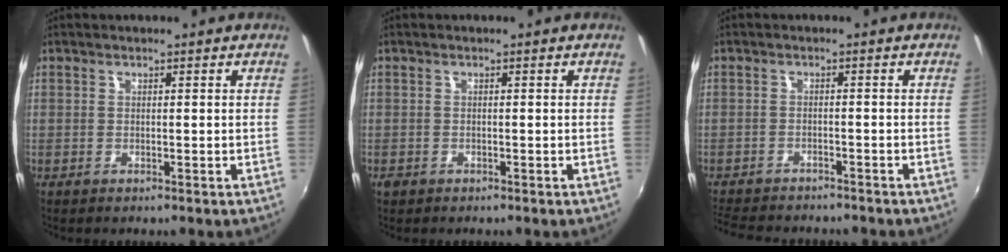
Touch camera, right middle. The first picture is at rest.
{"total": 1.1, "force": [-0.7, 0.8, 0.4], "torque": [-0.011, -0.003, -0.014]}
{"total": 9.7, "force": [-8.7, 2.5, 3.6], "torque": [-0.094, -0.017, -0.135]}